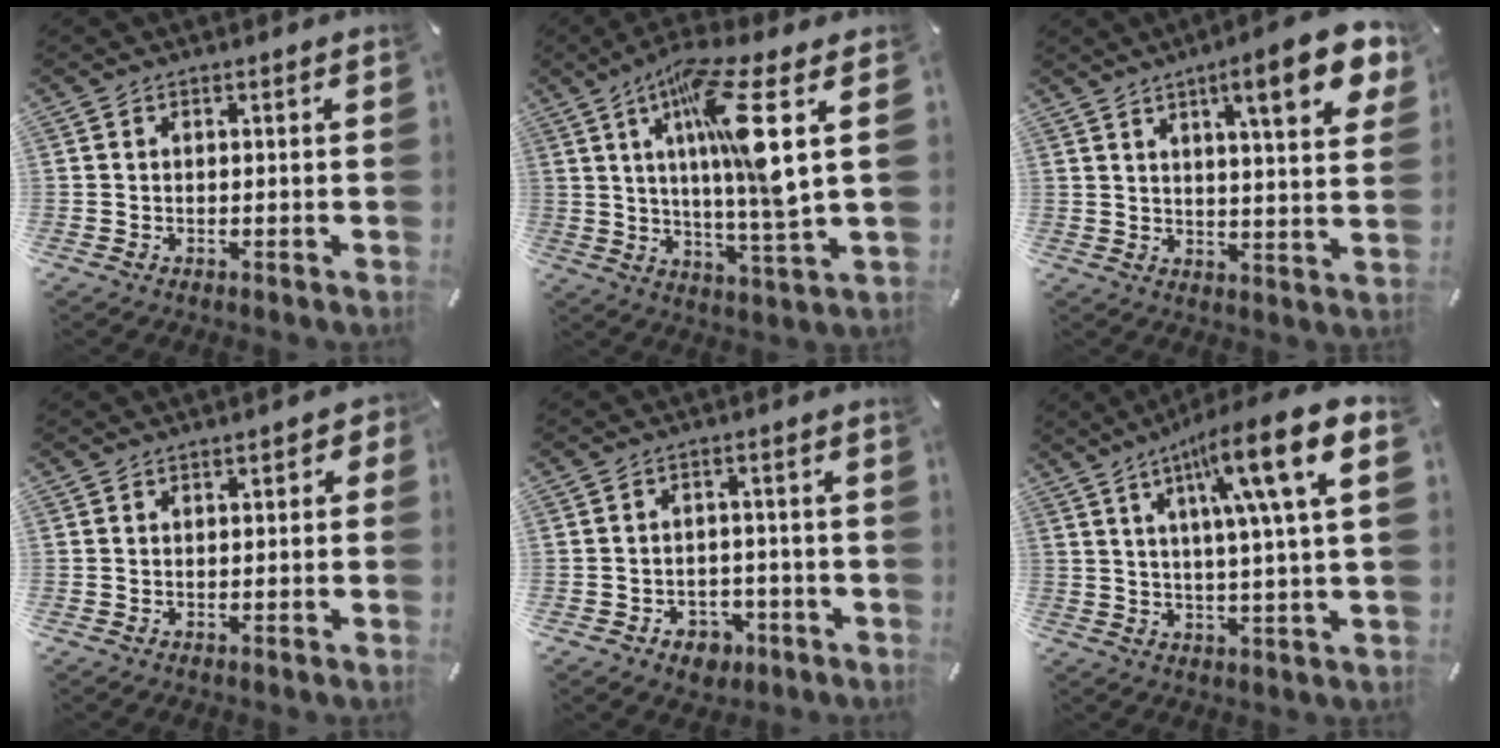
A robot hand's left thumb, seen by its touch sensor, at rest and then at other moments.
{"total": 18.2, "force": [6.0, 2.4, 17.0], "torque": [-0.302, -0.027, 0.075]}
{"total": 13.8, "force": [7.3, 2.8, 11.3], "torque": [-0.163, -0.033, 0.110]}
{"total": 1.4, "force": [0.1, 1.1, 0.9], "torque": [-0.010, 0.003, -0.002]}
{"total": 4.9, "force": [-2.6, 3.9, 1.6], "torque": [-0.024, 0.009, -0.047]}
{"total": 16.8, "force": [6.6, 1.9, 15.3], "torque": [-0.247, -0.028, 0.088]}